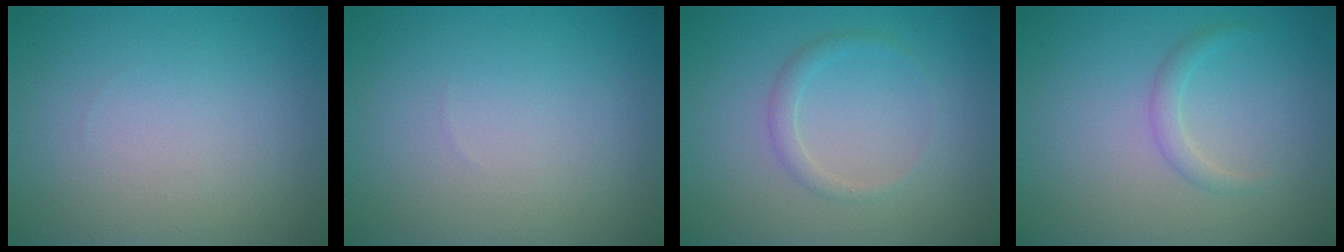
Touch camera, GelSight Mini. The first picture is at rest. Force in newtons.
{"total": 0.0}
{"total": 1.2, "press": 1.2, "slide": 0.0}
{"total": 1.2, "press": 1.2, "slide": 0.1}